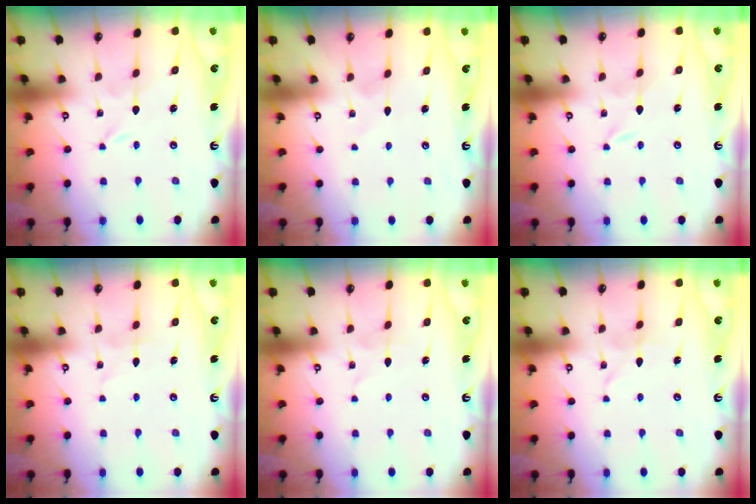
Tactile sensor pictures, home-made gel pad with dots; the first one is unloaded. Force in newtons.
{"total": 2.3, "press": 2.3, "slide": 0.1}
{"total": 0.0}
{"total": 2.9, "press": 2.9, "slide": 0.4}
{"total": 1.7, "press": 1.6, "slide": 0.2}
{"total": 2.4, "press": 2.4, "slide": 0.2}